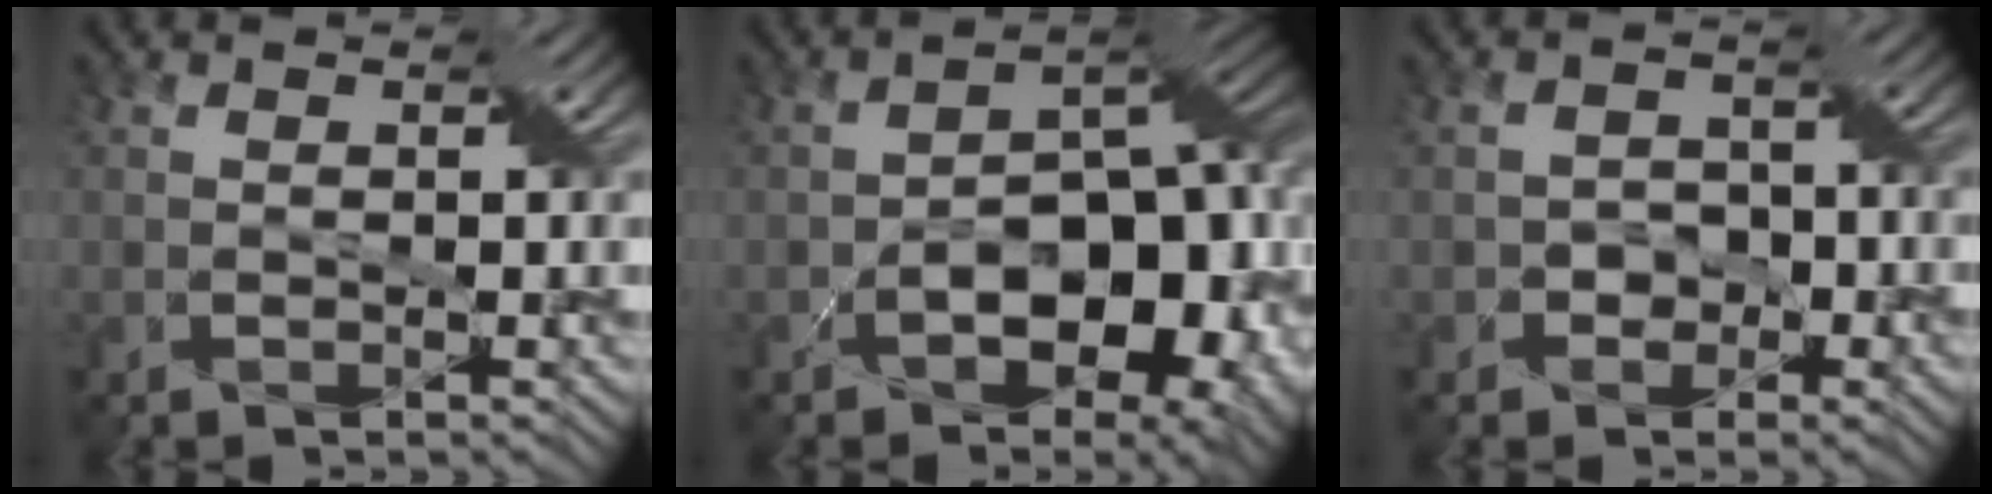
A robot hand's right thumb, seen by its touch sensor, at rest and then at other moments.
{"total": 13.8, "force": [-4.4, 8.4, 10.1], "torque": [-0.118, -0.020, -0.058]}
{"total": 2.6, "force": [-1.2, 2.1, 0.9], "torque": [-0.011, 0.006, -0.020]}